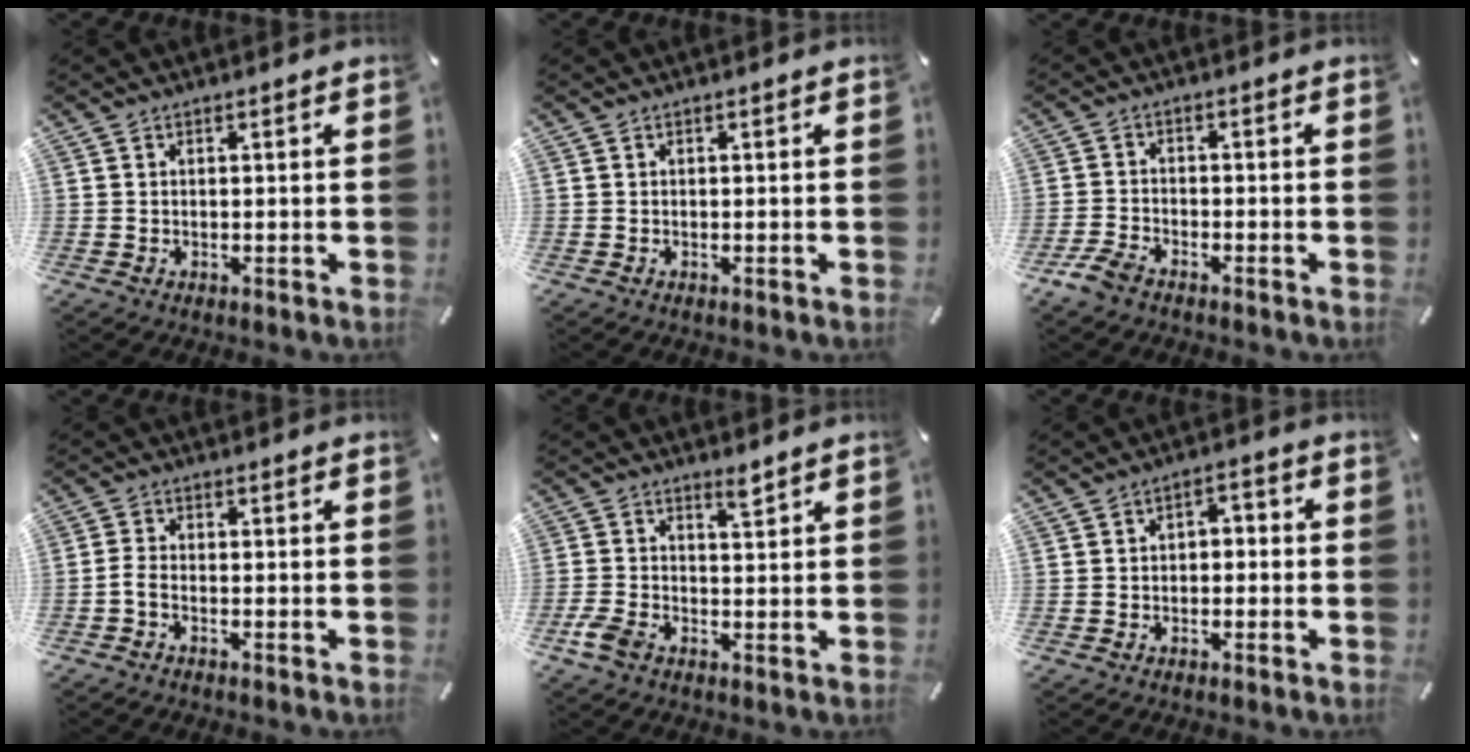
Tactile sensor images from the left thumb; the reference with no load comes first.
{"total": 0.0}
{"total": 4.3, "force": [-3.4, 2.0, 1.9], "torque": [-0.056, 0.010, -0.070]}
{"total": 2.1, "force": [-1.3, 0.8, 1.4], "torque": [-0.034, 0.001, -0.024]}
{"total": 3.8, "force": [0.5, 2.3, 2.9], "torque": [-0.055, -0.014, 0.003]}
{"total": 2.9, "force": [-1.9, 1.8, 1.3], "torque": [-0.024, 0.015, -0.037]}